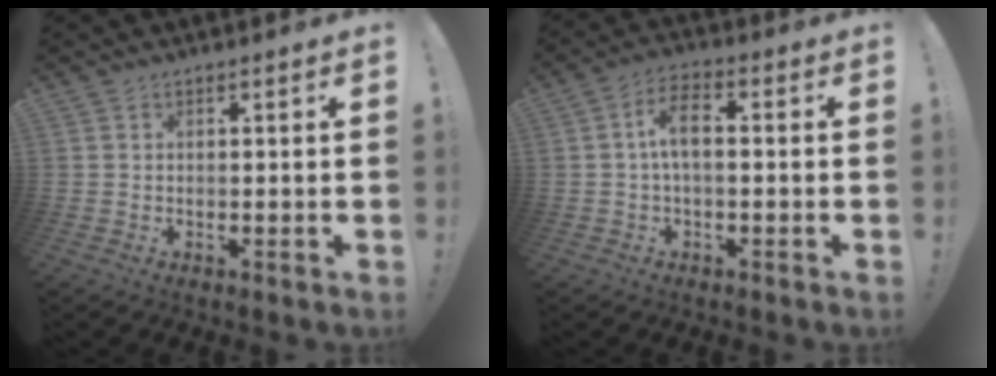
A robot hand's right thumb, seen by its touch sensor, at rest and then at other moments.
{"total": 7.1, "force": [0.2, 3.1, 6.4], "torque": [-0.135, 0.009, 0.006]}